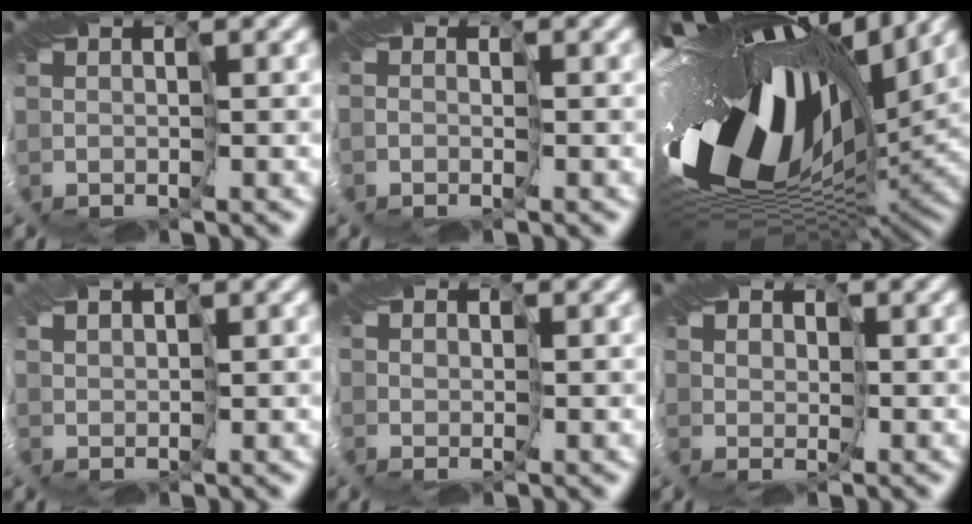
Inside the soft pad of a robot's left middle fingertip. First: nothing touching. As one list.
[{"total": 0.7, "force": [-0.3, 0.6, 0.2], "torque": [0.001, -0.001, -0.006]}, {"total": 18.4, "force": [2.0, 9.1, 15.9], "torque": [-0.283, -0.060, 0.038]}, {"total": 0.9, "force": [0.8, 0.3, 0.3], "torque": [-0.011, 0.005, 0.016]}, {"total": 0.9, "force": [0.2, 0.8, 0.3], "torque": [-0.003, -0.001, 0.002]}, {"total": 1.8, "force": [0.8, 1.4, 0.8], "torque": [-0.012, -0.001, 0.011]}]